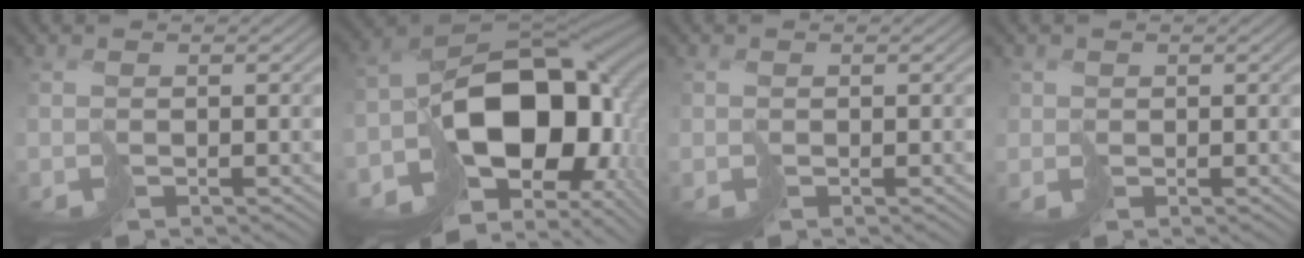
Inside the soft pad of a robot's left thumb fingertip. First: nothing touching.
{"total": 17.7, "force": [-5.1, 11.5, 12.4], "torque": [-0.175, -0.034, -0.062]}
{"total": 0.6, "force": [0.1, 0.3, -0.5], "torque": [0.016, 0.000, -0.001]}
{"total": 1.4, "force": [0.5, 0.9, -0.9], "torque": [0.019, -0.001, 0.007]}